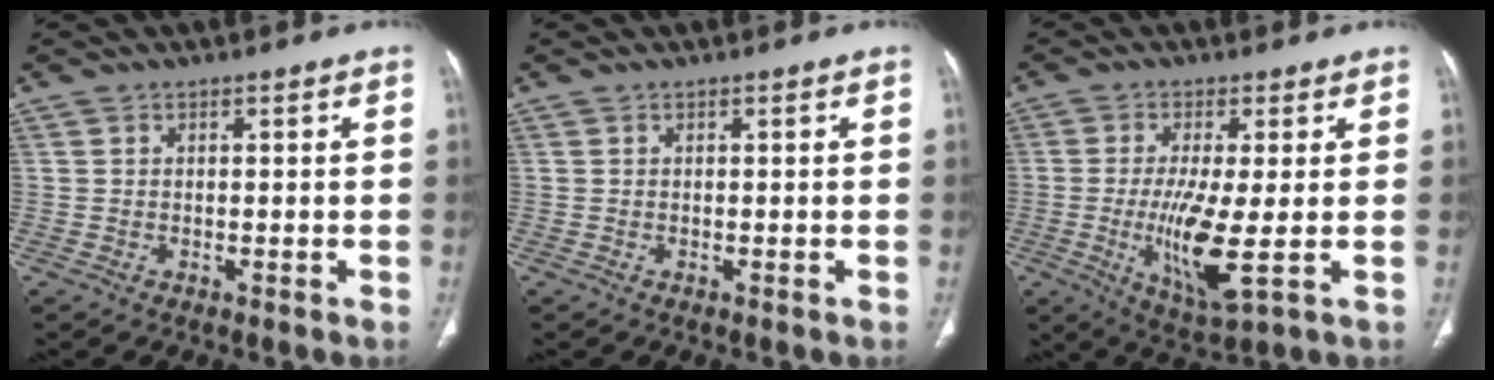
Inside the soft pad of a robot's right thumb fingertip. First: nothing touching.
{"total": 0.0}
{"total": 11.1, "force": [-1.5, 2.4, 10.7], "torque": [-0.208, -0.028, -0.020]}